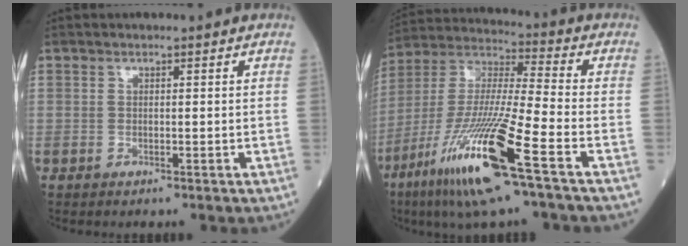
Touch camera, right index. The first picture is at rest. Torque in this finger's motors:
{"motor_torque": [1.40, -0.73, 1.05, 0.21]}